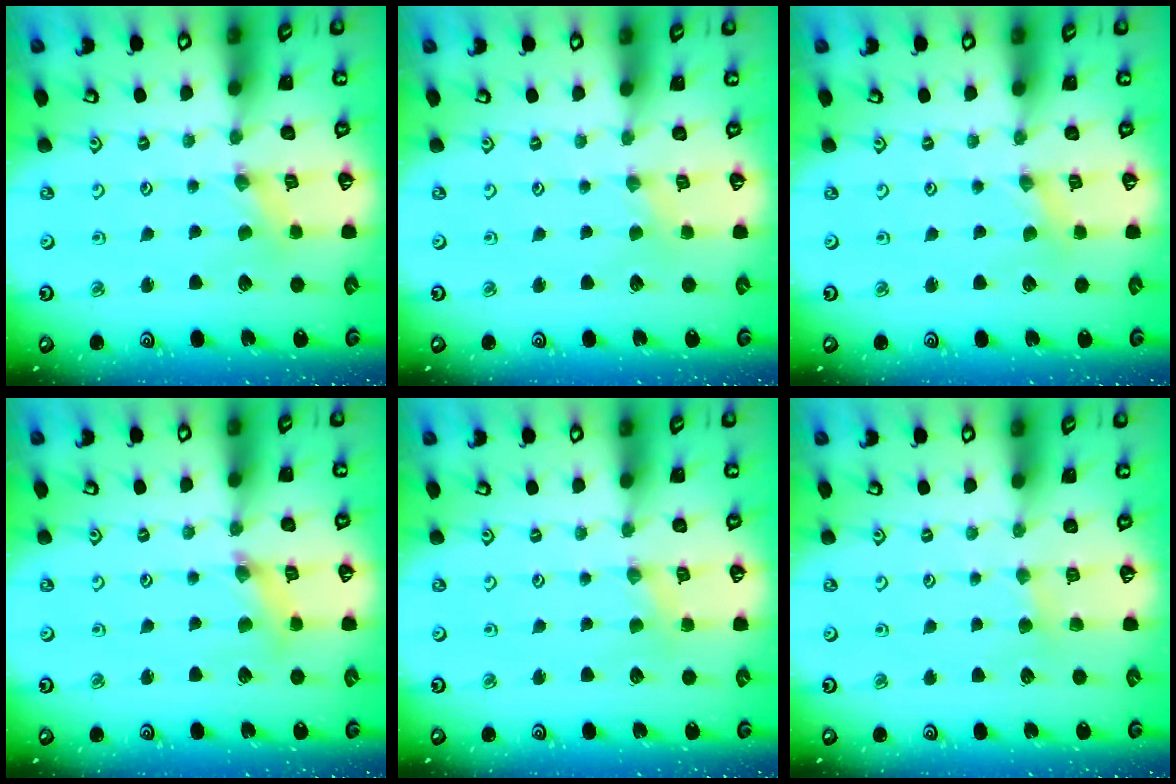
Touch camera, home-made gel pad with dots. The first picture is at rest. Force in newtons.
{"total": 0.0}
{"total": 0.0}
{"total": 3.7, "press": 3.6, "slide": 0.4}
{"total": 1.6, "press": 1.6, "slide": 0.3}
{"total": 2.4, "press": 2.4, "slide": 0.4}